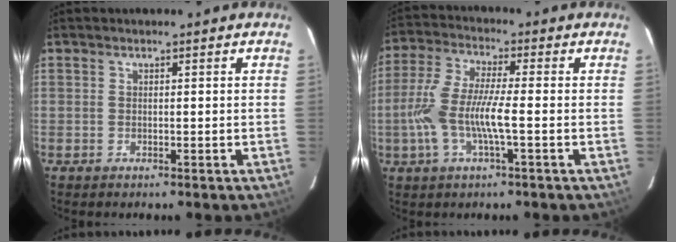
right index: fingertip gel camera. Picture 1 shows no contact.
{"total": 10.7, "force": [-2.4, 1.8, 10.2], "torque": [-0.221, -0.001, -0.046]}